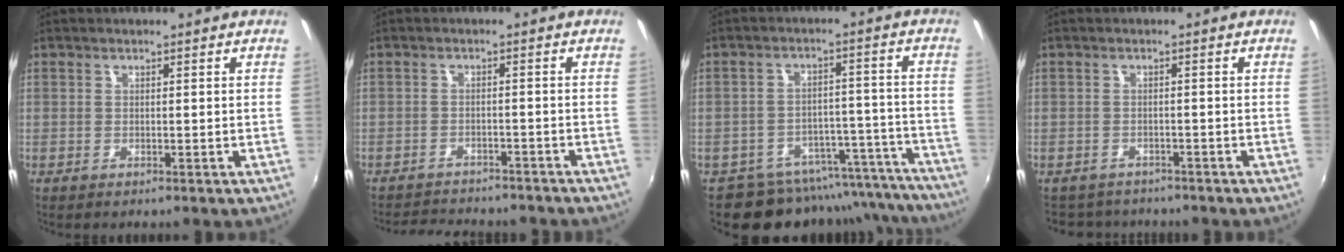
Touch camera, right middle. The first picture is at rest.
{"total": 10.1, "force": [-9.1, 2.8, 3.3], "torque": [-0.079, -0.009, -0.127]}
{"total": 16.8, "force": [-15.6, 5.8, 2.3], "torque": [-0.023, 0.054, -0.198]}
{"total": 4.8, "force": [-4.2, 2.3, 0.4], "torque": [-0.021, -0.002, -0.068]}